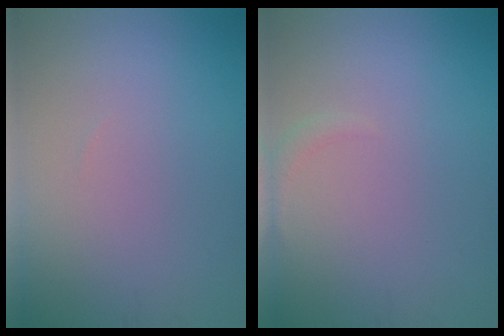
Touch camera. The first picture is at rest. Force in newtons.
{"total": 0.8, "press": 0.7, "slide": 0.1}